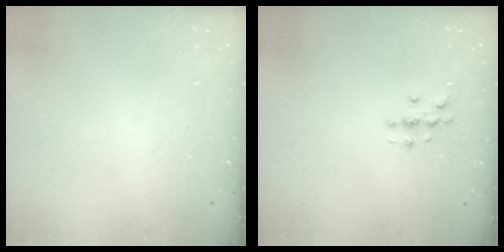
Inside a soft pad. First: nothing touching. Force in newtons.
{"total": 2.9, "press": 2.9, "slide": 0.3}